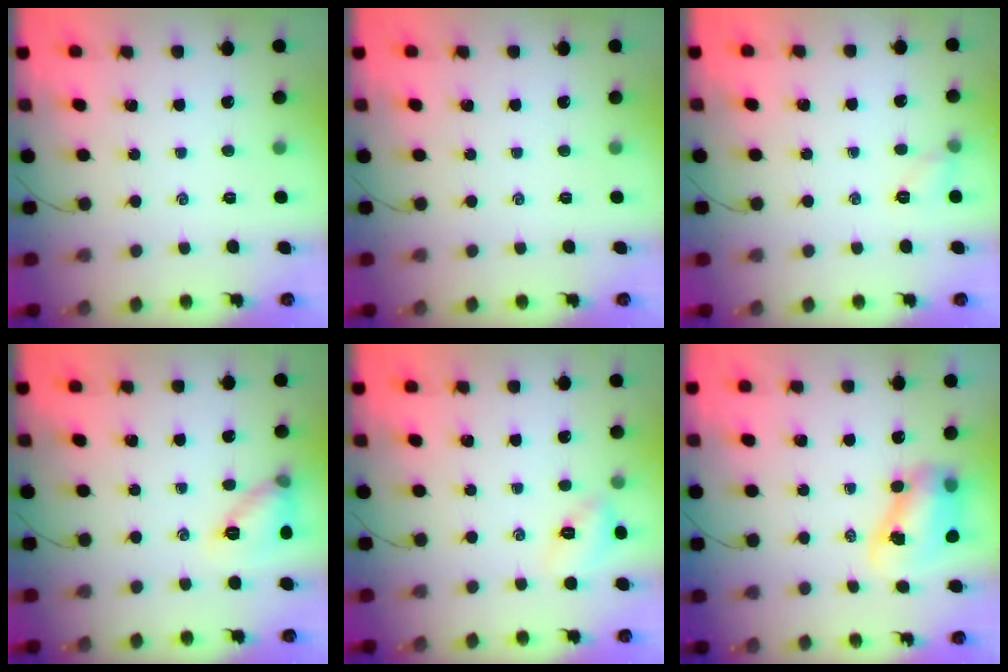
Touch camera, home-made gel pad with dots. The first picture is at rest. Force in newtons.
{"total": 0.0}
{"total": 5.7, "press": 5.5, "slide": 1.5}
{"total": 10.5, "press": 10.4, "slide": 0.7}
{"total": 6.3, "press": 6.1, "slide": 1.3}
{"total": 9.6, "press": 9.5, "slide": 1.9}